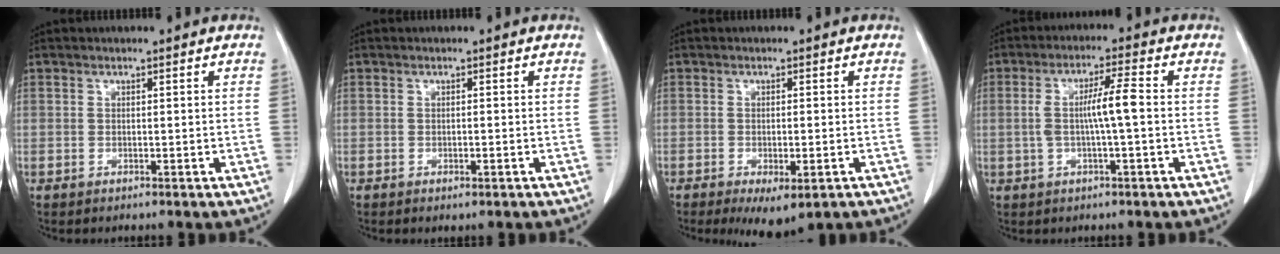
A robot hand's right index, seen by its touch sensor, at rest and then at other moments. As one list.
[{"total": 0.7, "force": [-0.2, 0.2, 0.6], "torque": [-0.012, -0.003, 0.002]}, {"total": 5.6, "force": [-3.0, 1.8, 4.4], "torque": [-0.061, -0.014, -0.035]}, {"total": 5.9, "force": [-0.1, 0.2, 5.9], "torque": [-0.113, 0.011, -0.002]}]